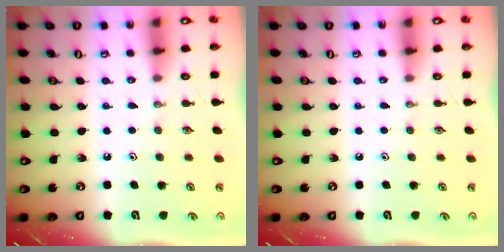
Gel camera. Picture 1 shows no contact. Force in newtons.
{"total": 0.0}